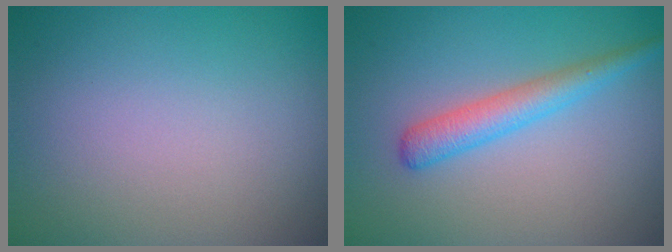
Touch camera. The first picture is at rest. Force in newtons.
{"total": 2.8, "press": 2.8, "slide": 0.0}